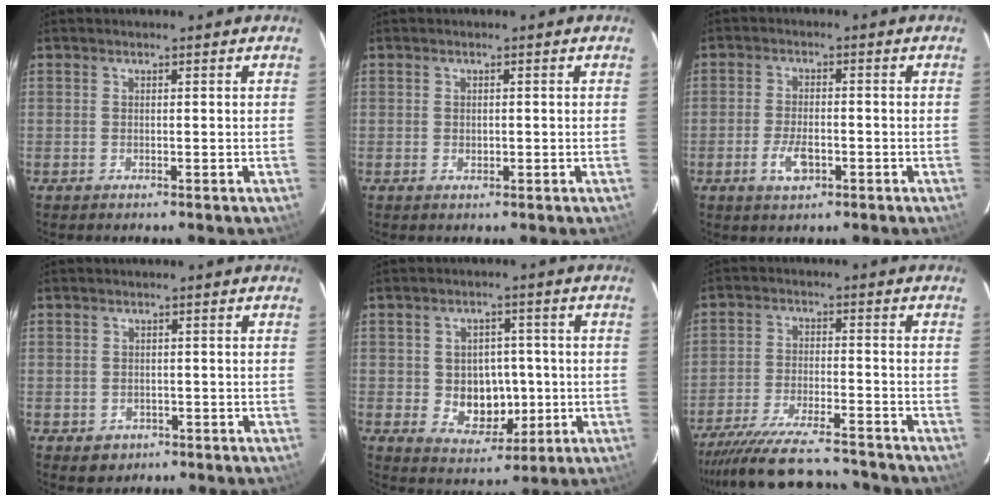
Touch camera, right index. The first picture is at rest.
{"total": 0.9, "force": [0.0, 0.8, 0.5], "torque": [-0.006, 0.002, 0.001]}
{"total": 5.1, "force": [-2.1, 2.5, 3.9], "torque": [-0.085, -0.004, -0.036]}
{"total": 3.3, "force": [-0.9, 3.1, 0.6], "torque": [-0.017, 0.001, -0.005]}
{"total": 8.6, "force": [-0.9, 7.1, 4.7], "torque": [-0.094, 0.007, 0.006]}
{"total": 18.6, "force": [-16.9, 2.8, 7.1], "torque": [-0.153, -0.018, -0.262]}